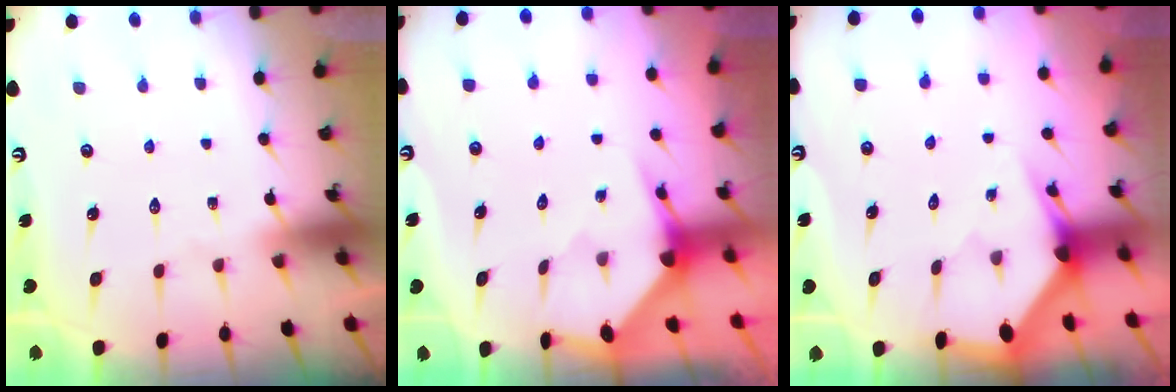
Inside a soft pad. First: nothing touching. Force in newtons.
{"total": 3.1, "press": 3.1, "slide": 0.3}
{"total": 2.9, "press": 2.9, "slide": 0.1}